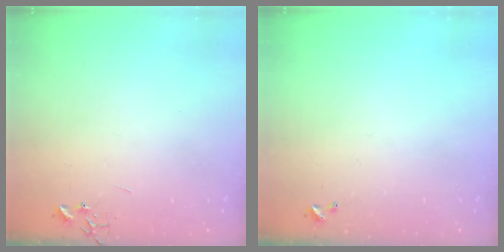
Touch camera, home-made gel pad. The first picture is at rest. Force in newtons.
{"total": 0.0}